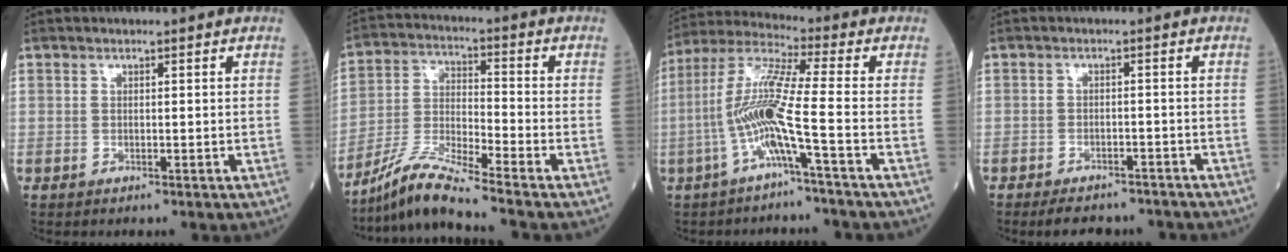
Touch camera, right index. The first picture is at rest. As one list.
[{"total": 8.9, "force": [-7.8, -1.6, 4.0], "torque": [-0.092, -0.020, -0.152]}, {"total": 10.5, "force": [-3.3, -1.0, 9.9], "torque": [-0.212, 0.011, -0.072]}, {"total": 7.2, "force": [-6.5, 2.4, 2.0], "torque": [-0.025, 0.000, -0.083]}]